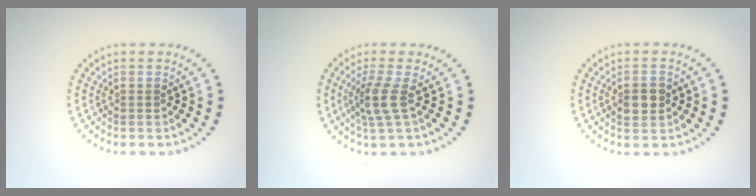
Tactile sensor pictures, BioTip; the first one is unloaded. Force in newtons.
{"total": 2.7, "press": 2.0, "slide": 1.8}
{"total": 2.8, "press": 2.8, "slide": 0.0}